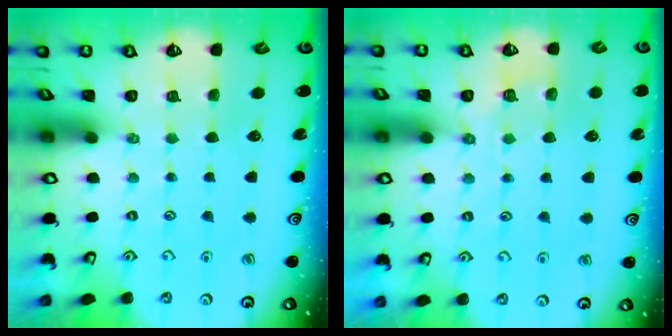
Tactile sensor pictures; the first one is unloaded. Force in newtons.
{"total": 3.0, "press": 2.6, "slide": 1.5}